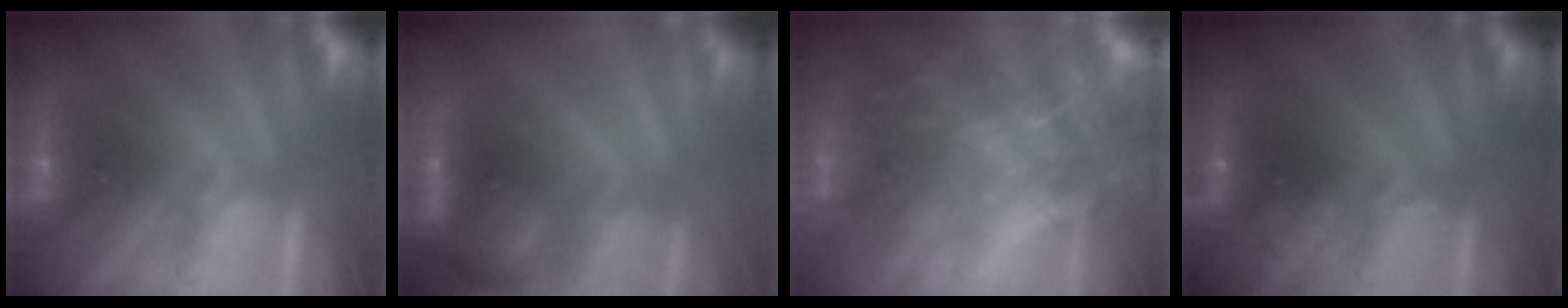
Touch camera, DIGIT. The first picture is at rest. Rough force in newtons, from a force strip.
{"total": 8.5}
{"total": 5.7}
{"total": 2.9}